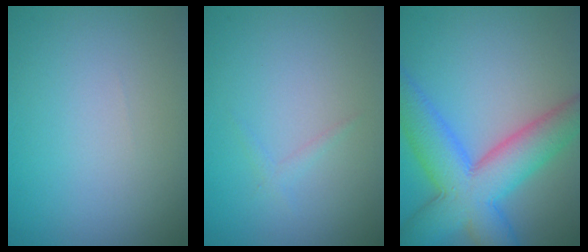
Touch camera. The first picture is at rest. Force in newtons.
{"total": 0.7, "press": 0.7, "slide": 0.1}
{"total": 9.5, "press": 9.5, "slide": 0.3}